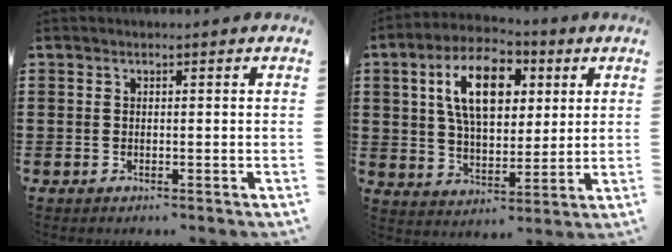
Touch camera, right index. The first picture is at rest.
{"total": 11.8, "force": [4.0, 6.4, 9.1], "torque": [-0.182, 0.013, 0.068]}